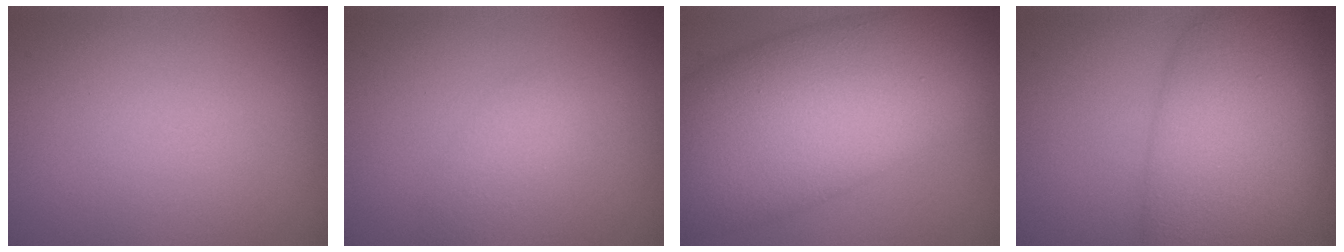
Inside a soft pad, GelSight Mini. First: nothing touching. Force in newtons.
{"total": 1.5, "press": 1.5, "slide": 0.1}
{"total": 13.9, "press": 13.9, "slide": 0.2}
{"total": 10.7, "press": 10.7, "slide": 0.6}